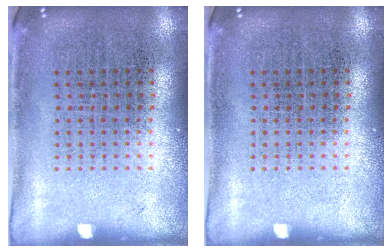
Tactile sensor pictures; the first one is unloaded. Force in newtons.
{"total": 0.0}